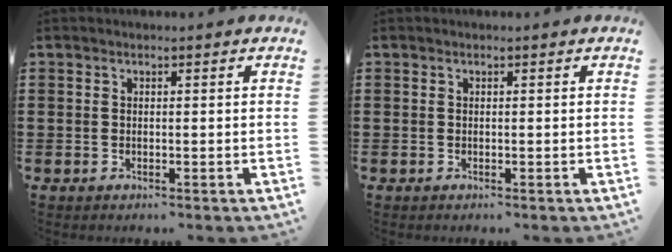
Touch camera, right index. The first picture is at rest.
{"total": 0.0}